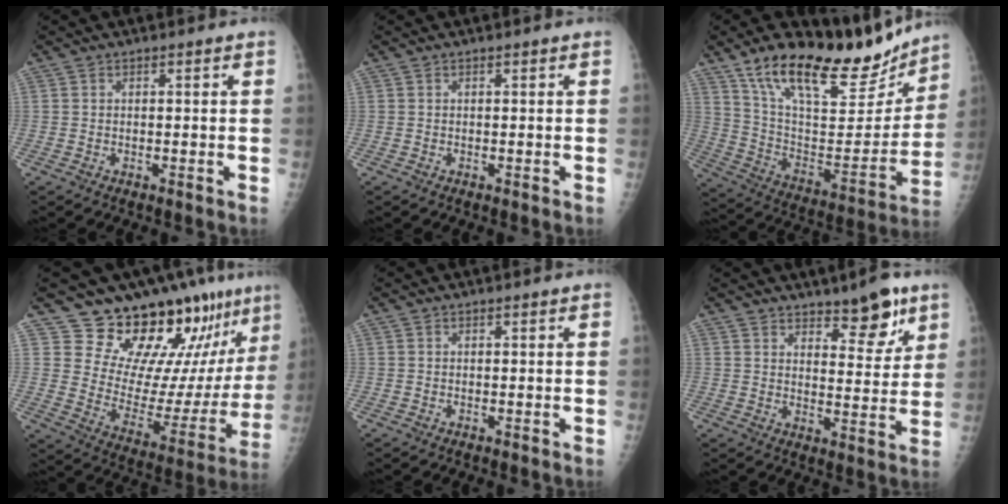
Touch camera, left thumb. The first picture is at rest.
{"total": 0.0}
{"total": 25.6, "force": [19.4, 9.2, 13.9], "torque": [-0.172, -0.080, 0.322]}
{"total": 19.2, "force": [15.8, 6.2, 8.9], "torque": [-0.072, -0.129, 0.229]}
{"total": 0.0}
{"total": 8.9, "force": [6.0, 3.5, 5.5], "torque": [-0.046, -0.042, 0.090]}